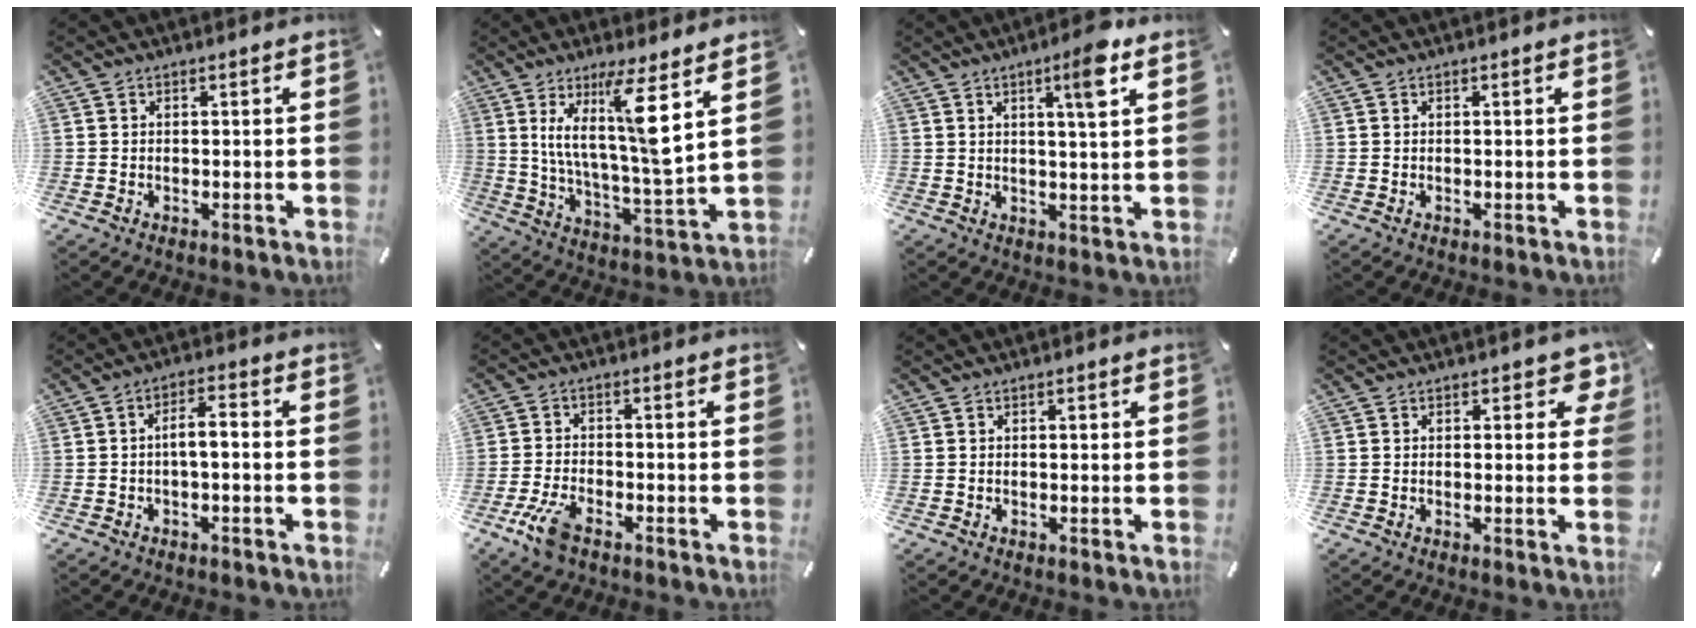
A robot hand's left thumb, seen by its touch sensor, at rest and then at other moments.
{"total": 14.8, "force": [6.5, 1.5, 13.2], "torque": [-0.253, -0.039, 0.093]}
{"total": 8.1, "force": [4.1, 0.7, 6.9], "torque": [-0.112, -0.009, 0.059]}
{"total": 0.0}
{"total": 4.3, "force": [-1.2, 1.6, 3.8], "torque": [-0.069, 0.015, -0.024]}
{"total": 6.7, "force": [-4.0, 2.7, 4.7], "torque": [-0.117, 0.003, -0.078]}
{"total": 0.7, "force": [0.1, 0.5, 0.5], "torque": [-0.010, 0.001, 0.002]}
{"total": 4.4, "force": [2.0, 2.4, 3.1], "torque": [-0.027, -0.009, 0.027]}